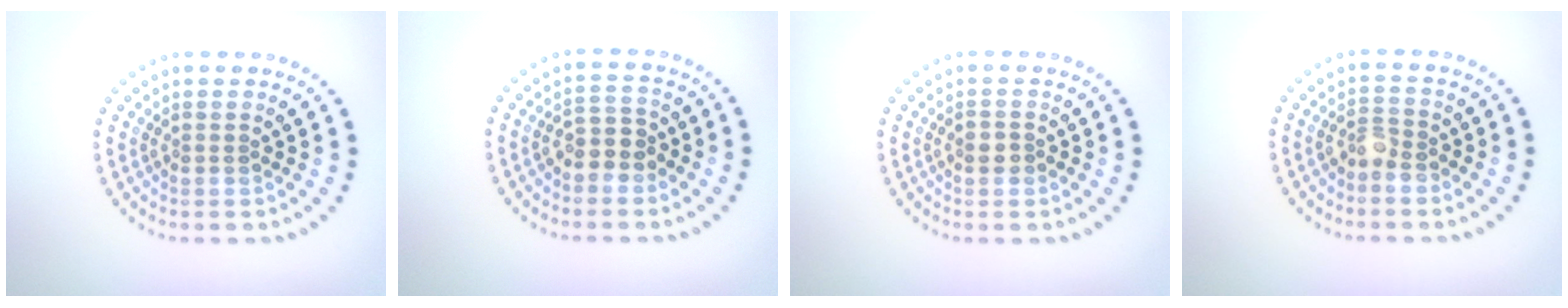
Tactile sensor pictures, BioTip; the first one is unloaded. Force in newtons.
{"total": 2.5, "press": 2.4, "slide": 0.8}
{"total": 1.3, "press": 1.2, "slide": 0.3}
{"total": 1.8, "press": 1.7, "slide": 0.7}